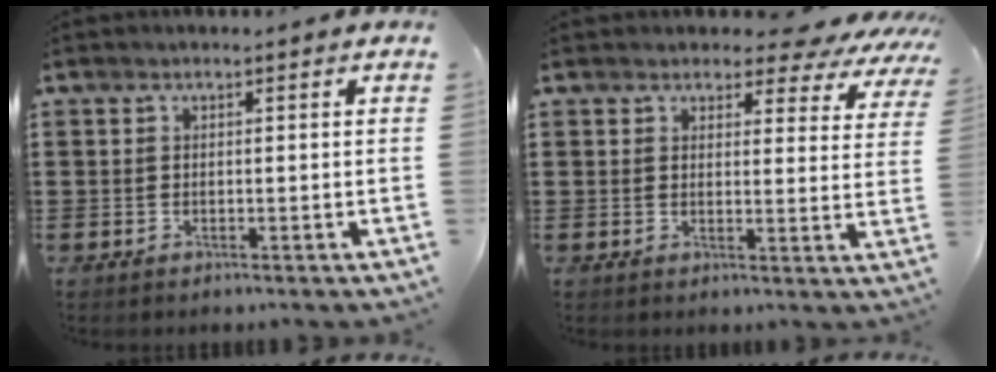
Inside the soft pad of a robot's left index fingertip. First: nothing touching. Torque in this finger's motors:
{"motor_torque": [1.98, -0.16, 1.05, 0.08]}